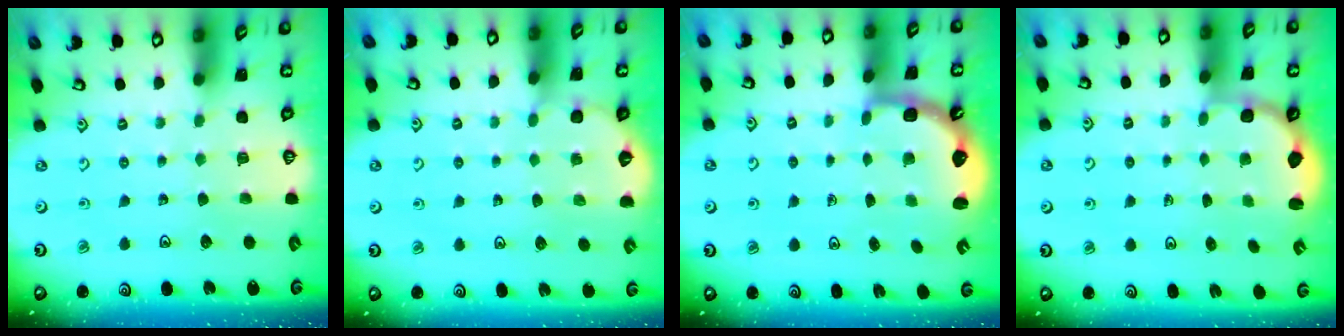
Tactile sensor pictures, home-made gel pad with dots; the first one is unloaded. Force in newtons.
{"total": 3.3, "press": 3.2, "slide": 0.3}
{"total": 2.7, "press": 2.0, "slide": 1.9}
{"total": 2.9, "press": 2.6, "slide": 1.2}